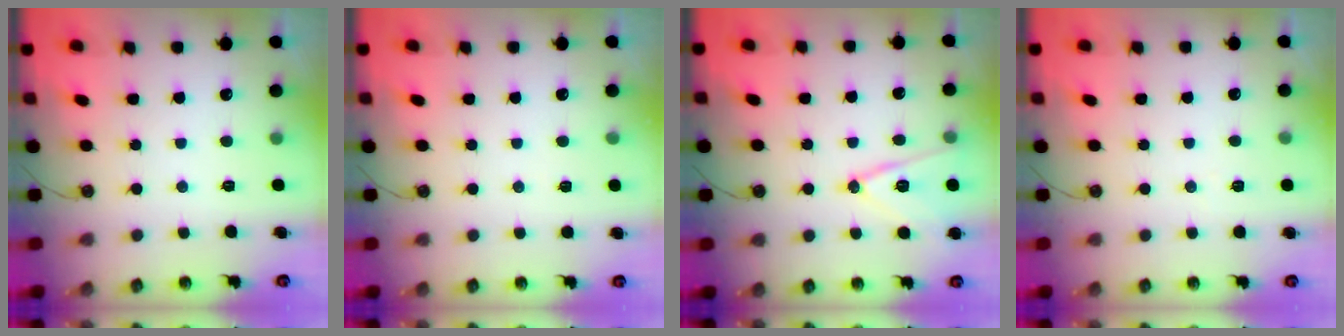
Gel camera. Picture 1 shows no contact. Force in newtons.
{"total": 2.8, "press": 2.2, "slide": 1.6}
{"total": 12.1, "press": 11.6, "slide": 3.4}
{"total": 5.8, "press": 3.7, "slide": 4.4}